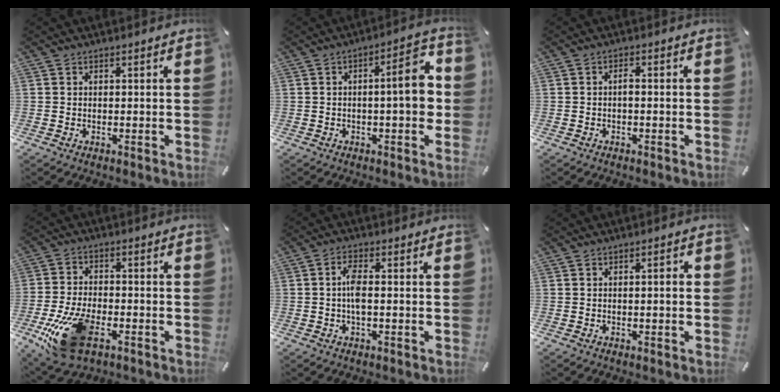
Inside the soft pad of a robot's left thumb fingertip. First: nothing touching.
{"total": 10.1, "force": [-0.4, 3.5, 9.4], "torque": [-0.112, 0.001, -0.014]}
{"total": 1.7, "force": [-0.6, 0.5, 1.5], "torque": [-0.028, 0.004, -0.011]}
{"total": 15.5, "force": [-6.7, 8.2, 11.3], "torque": [-0.235, 0.018, -0.111]}
{"total": 4.5, "force": [-0.5, 1.5, 4.3], "torque": [-0.086, 0.002, -0.012]}
{"total": 1.8, "force": [-0.2, 0.4, 1.8], "torque": [-0.031, 0.005, -0.005]}